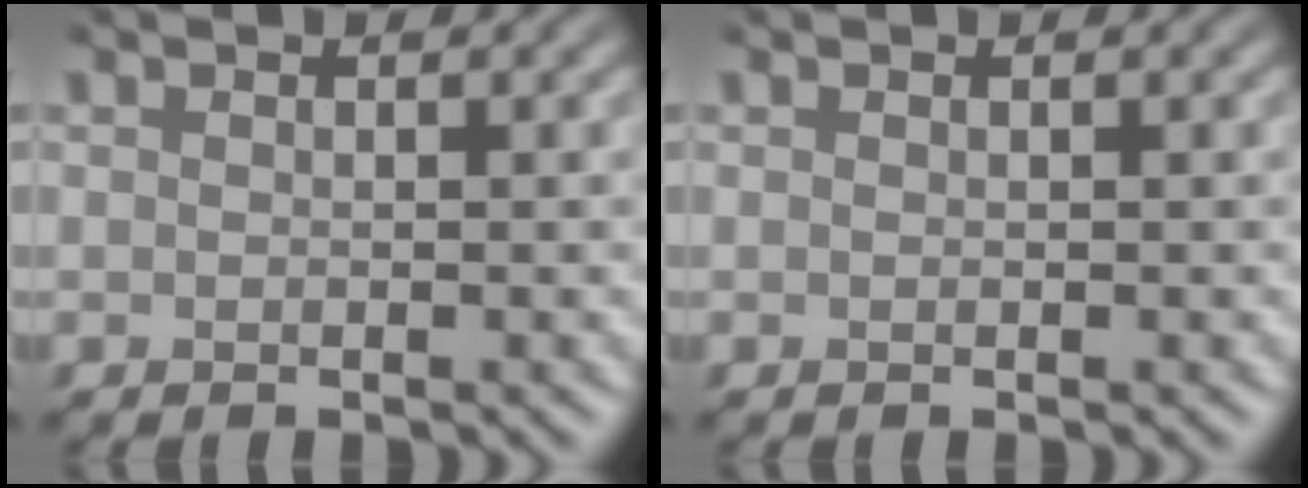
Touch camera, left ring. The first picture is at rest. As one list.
[{"total": 0.0}]